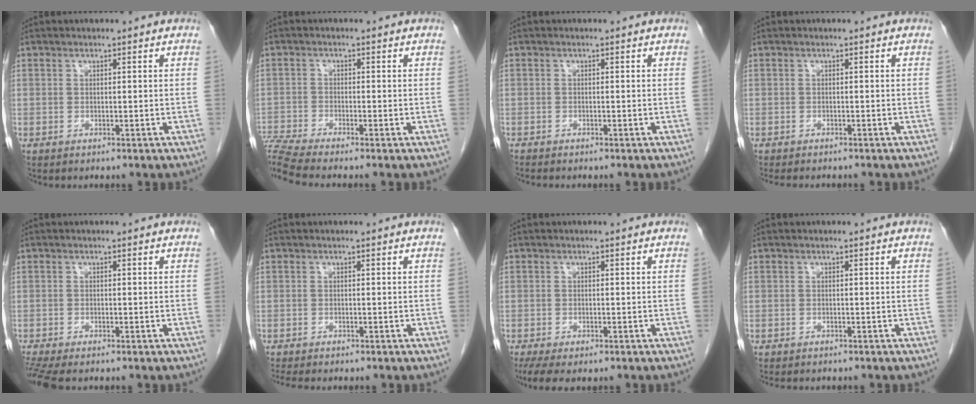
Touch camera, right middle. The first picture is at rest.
{"total": 6.4, "force": [-5.8, -1.4, 2.3], "torque": [-0.056, -0.007, -0.110]}
{"total": 1.1, "force": [-1.0, 0.0, 0.4], "torque": [-0.010, -0.002, -0.017]}
{"total": 4.2, "force": [-3.7, 0.9, 1.8], "torque": [-0.027, -0.010, -0.051]}
{"total": 4.2, "force": [-3.4, 0.9, 2.3], "torque": [-0.044, -0.012, -0.059]}
{"total": 4.0, "force": [-3.4, 0.8, 1.9], "torque": [-0.031, -0.012, -0.048]}
{"total": 5.6, "force": [-4.0, 2.0, 3.4], "torque": [-0.061, -0.017, -0.062]}
{"total": 3.5, "force": [-3.1, 1.1, 1.4], "torque": [-0.021, -0.008, -0.036]}